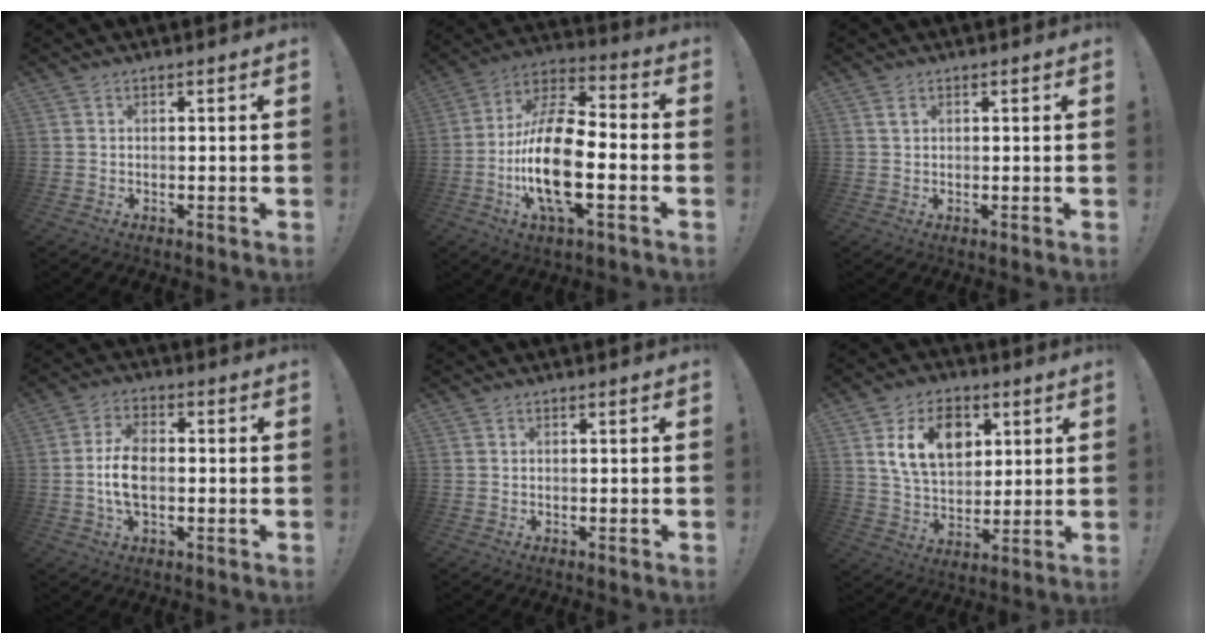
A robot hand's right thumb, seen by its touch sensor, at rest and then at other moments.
{"total": 21.4, "force": [-5.1, 9.2, 18.7], "torque": [-0.369, 0.021, -0.087]}
{"total": 1.5, "force": [0.8, 0.7, 1.0], "torque": [-0.008, -0.004, 0.012]}
{"total": 8.8, "force": [-1.1, 5.2, 7.0], "torque": [-0.126, 0.002, -0.022]}
{"total": 0.0}
{"total": 15.4, "force": [5.9, 11.1, 8.9], "torque": [-0.138, -0.010, 0.115]}